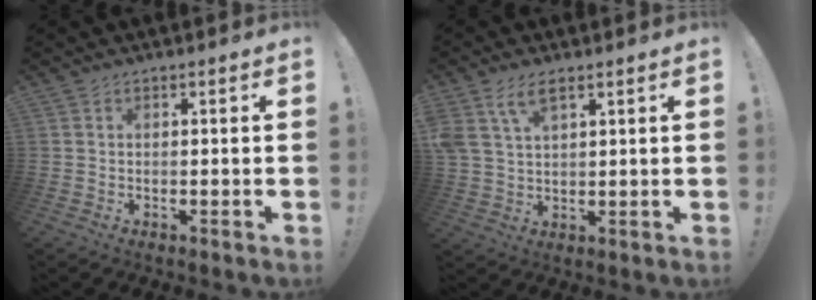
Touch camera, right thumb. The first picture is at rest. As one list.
[{"total": 7.1, "force": [4.0, 3.5, 4.7], "torque": [-0.096, -0.006, 0.078]}]